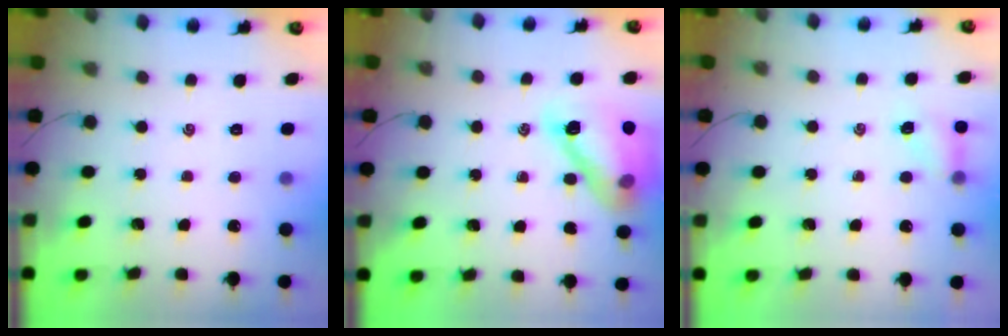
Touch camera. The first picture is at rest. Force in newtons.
{"total": 15.3, "press": 15.2, "slide": 1.8}
{"total": 5.6, "press": 5.4, "slide": 1.7}